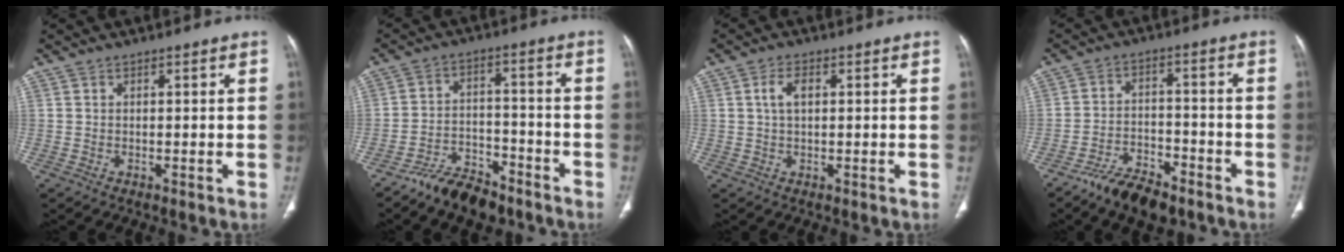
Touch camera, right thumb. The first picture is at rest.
{"total": 9.0, "force": [-7.1, 4.0, 3.7], "torque": [-0.052, 0.050, -0.127]}
{"total": 3.3, "force": [0.8, 1.8, 2.7], "torque": [-0.057, 0.009, 0.016]}
{"total": 8.8, "force": [-6.6, 3.7, 4.5], "torque": [-0.074, 0.036, -0.117]}